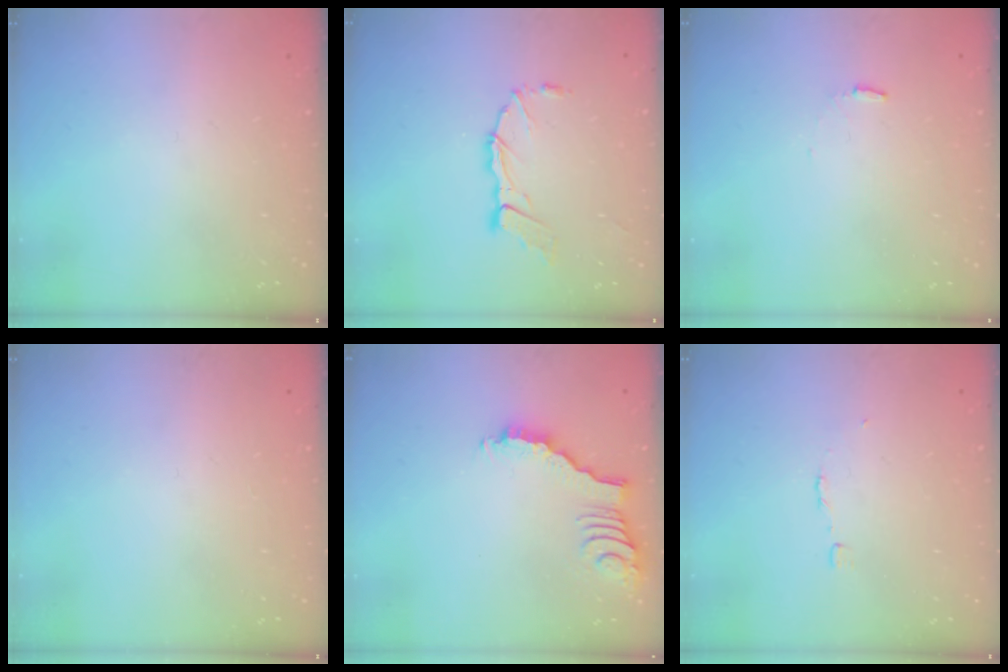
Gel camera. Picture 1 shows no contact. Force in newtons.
{"total": 9.0, "press": 8.9, "slide": 1.1}
{"total": 5.0, "press": 5.0, "slide": 0.4}
{"total": 1.5, "press": 1.5, "slide": 0.1}
{"total": 2.8, "press": 2.8, "slide": 0.3}
{"total": 2.7, "press": 2.7, "slide": 0.2}